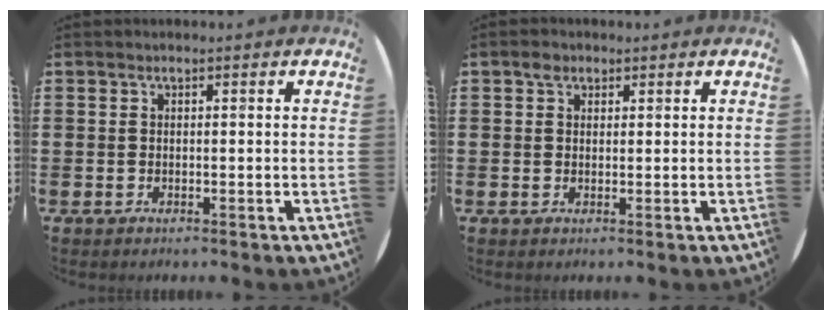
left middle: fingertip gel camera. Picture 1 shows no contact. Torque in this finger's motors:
{"motor_torque": [0.04, -0.01, 0.02, 0.00]}